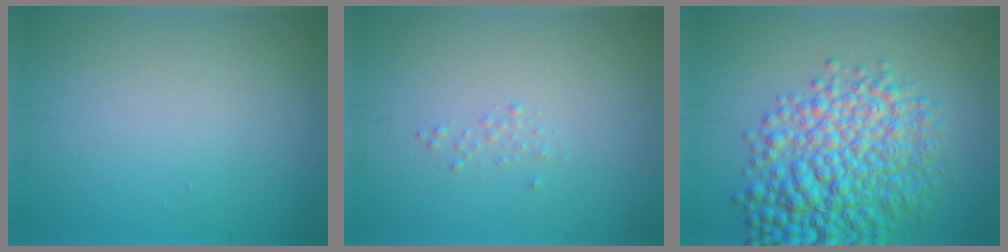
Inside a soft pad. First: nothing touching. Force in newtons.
{"total": 0.5, "press": 0.5, "slide": 0.0}
{"total": 8.4, "press": 8.4, "slide": 0.2}